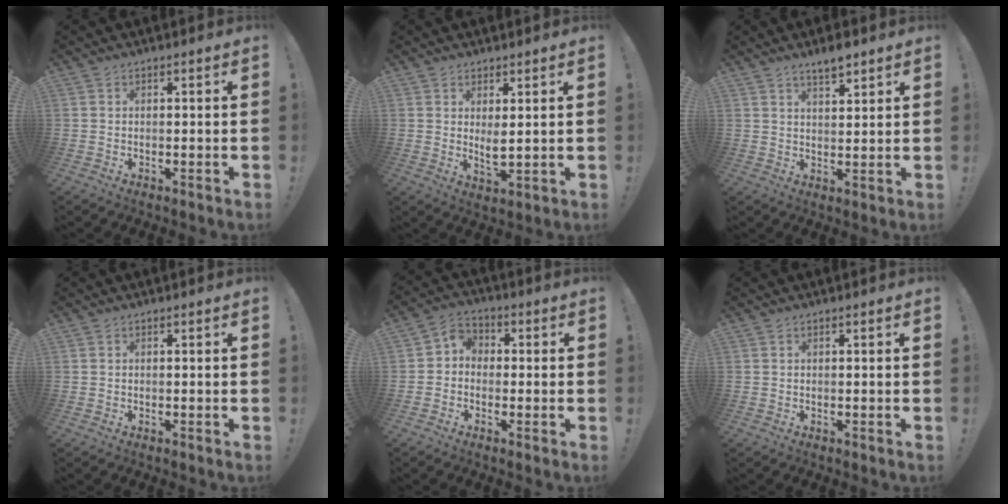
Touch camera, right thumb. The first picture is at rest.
{"total": 4.1, "force": [2.1, 1.4, 3.2], "torque": [-0.040, -0.023, 0.037]}
{"total": 5.4, "force": [4.3, 1.4, 3.0], "torque": [-0.050, -0.023, 0.077]}
{"total": 0.0}
{"total": 4.9, "force": [-1.6, 4.1, 2.1], "torque": [-0.042, 0.027, -0.025]}
{"total": 0.0}